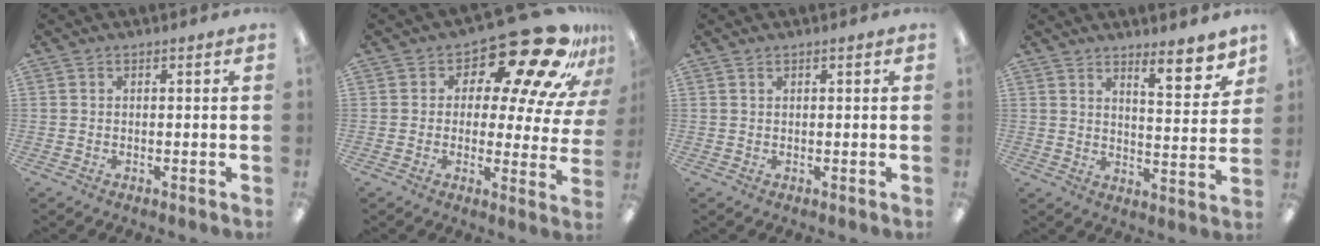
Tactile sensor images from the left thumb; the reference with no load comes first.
{"total": 19.8, "force": [13.8, 7.8, 12.0], "torque": [-0.157, -0.104, 0.220]}
{"total": 0.7, "force": [0.4, 0.3, 0.4], "torque": [-0.009, 0.004, 0.007]}
{"total": 9.4, "force": [7.6, 2.1, 5.1], "torque": [-0.048, -0.062, 0.122]}